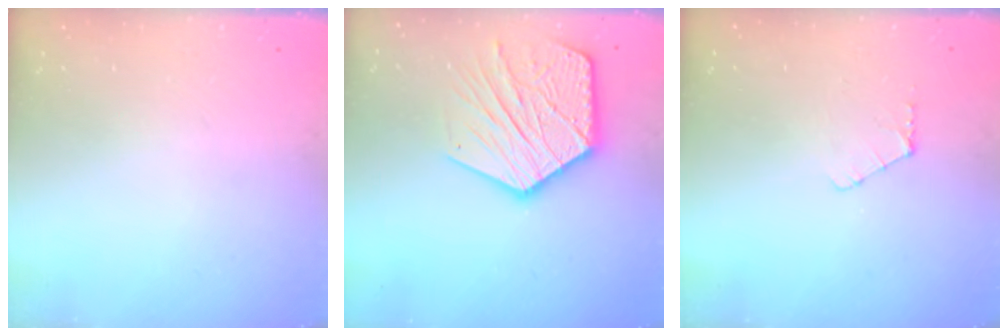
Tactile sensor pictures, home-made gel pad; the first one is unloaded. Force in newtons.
{"total": 20.8, "press": 20.7, "slide": 1.8}
{"total": 4.2, "press": 4.2, "slide": 0.4}